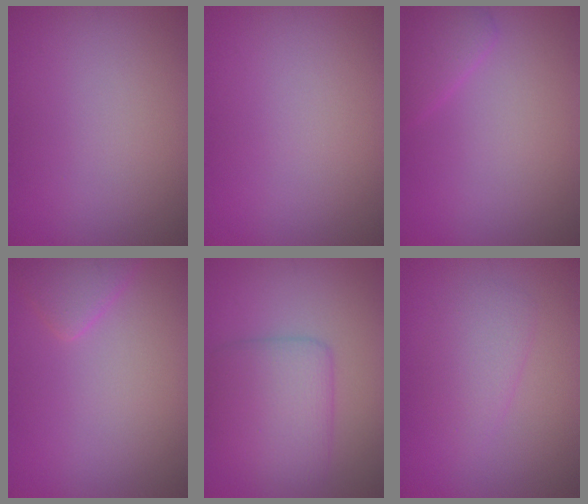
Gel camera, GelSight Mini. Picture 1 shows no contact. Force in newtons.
{"total": 0.0}
{"total": 1.8, "press": 1.8, "slide": 0.1}
{"total": 2.1, "press": 2.1, "slide": 0.1}
{"total": 5.2, "press": 5.2, "slide": 0.1}
{"total": 2.3, "press": 2.3, "slide": 0.2}